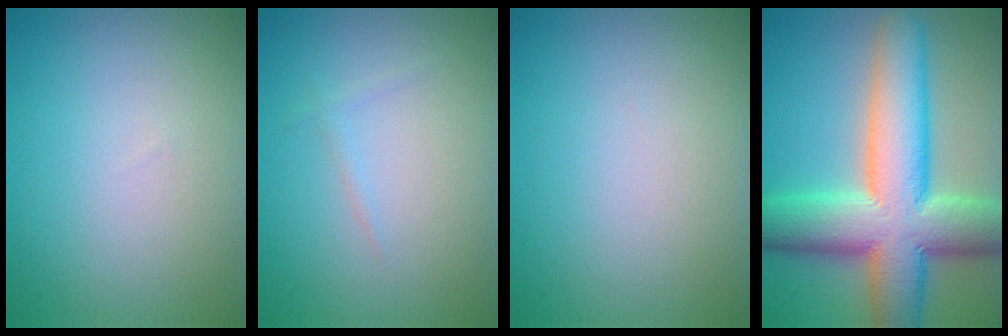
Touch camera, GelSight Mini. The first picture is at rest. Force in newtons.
{"total": 0.8, "press": 0.8, "slide": 0.0}
{"total": 0.0}
{"total": 13.5, "press": 13.5, "slide": 0.9}